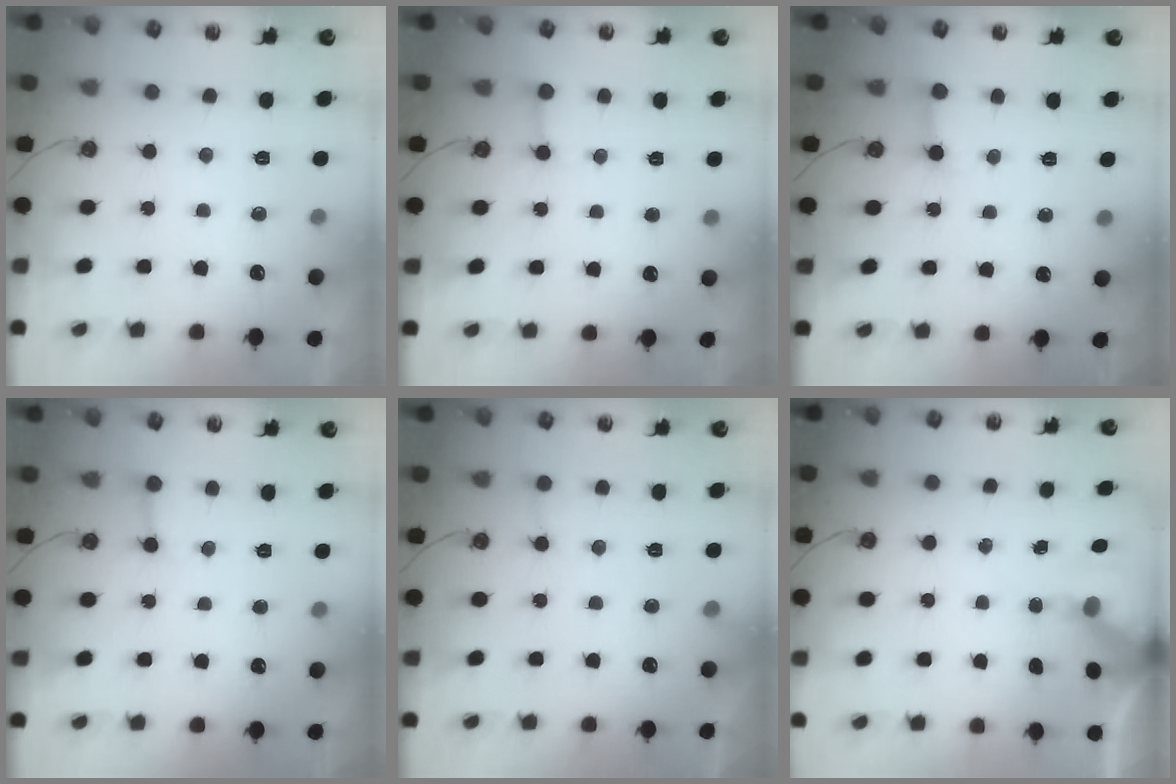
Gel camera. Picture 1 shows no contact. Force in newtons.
{"total": 2.6, "press": 2.6, "slide": 0.1}
{"total": 3.3, "press": 3.3, "slide": 0.4}
{"total": 2.2, "press": 2.2, "slide": 0.3}
{"total": 6.7, "press": 6.7, "slide": 0.4}
{"total": 5.4, "press": 5.4, "slide": 0.4}